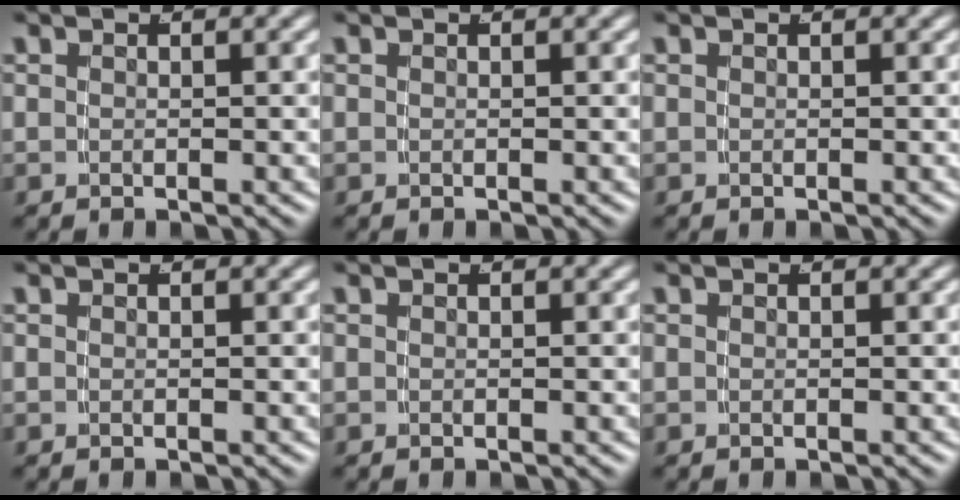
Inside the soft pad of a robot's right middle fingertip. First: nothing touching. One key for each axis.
{"total": 0.0}
{"total": 0.0}
{"total": 0.0}
{"total": 0.0}
{"total": 0.0}